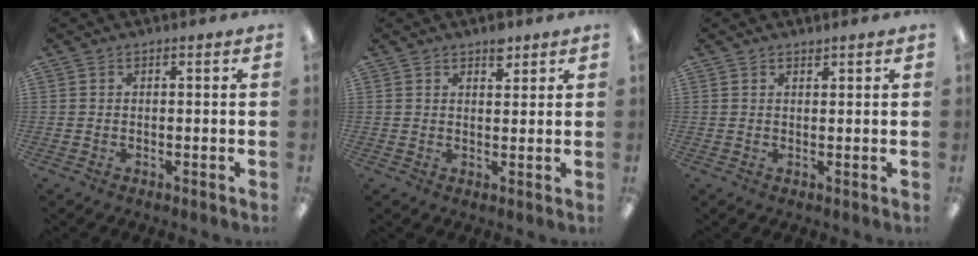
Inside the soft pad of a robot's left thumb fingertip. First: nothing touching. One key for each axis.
{"total": 3.8, "fx": 2.9, "fy": 1.7, "fz": 1.8, "tx": -0.008, "ty": -0.017, "tz": 0.045}
{"total": 1.1, "fx": 1.1, "fy": 0.2, "fz": 0.2, "tx": -0.005, "ty": -0.001, "tz": 0.020}